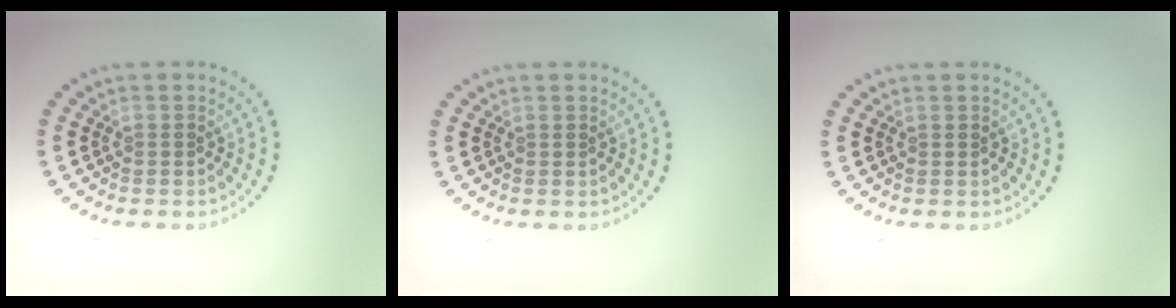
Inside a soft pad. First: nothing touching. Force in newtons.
{"total": 0.0}
{"total": 0.0}